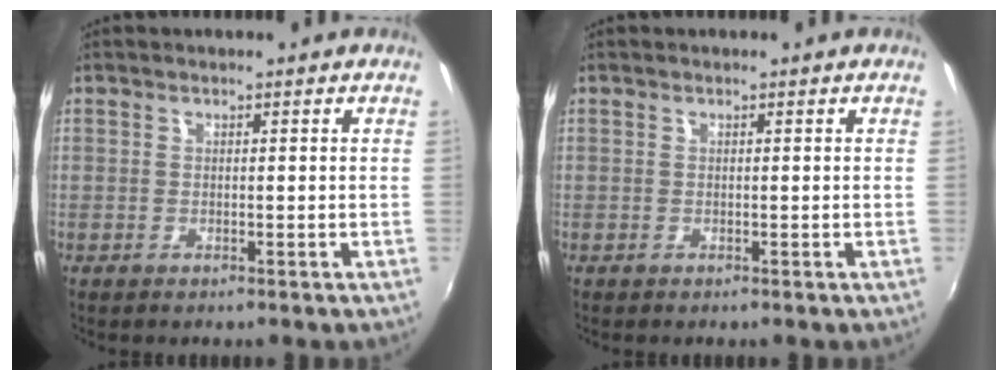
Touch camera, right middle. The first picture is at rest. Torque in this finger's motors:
{"motor_torque": [0.14, -0.27, 0.03, 0.00]}